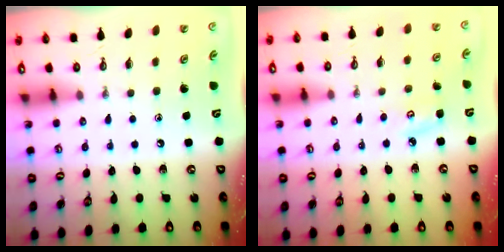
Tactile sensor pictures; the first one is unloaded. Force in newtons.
{"total": 5.5, "press": 5.5, "slide": 0.6}